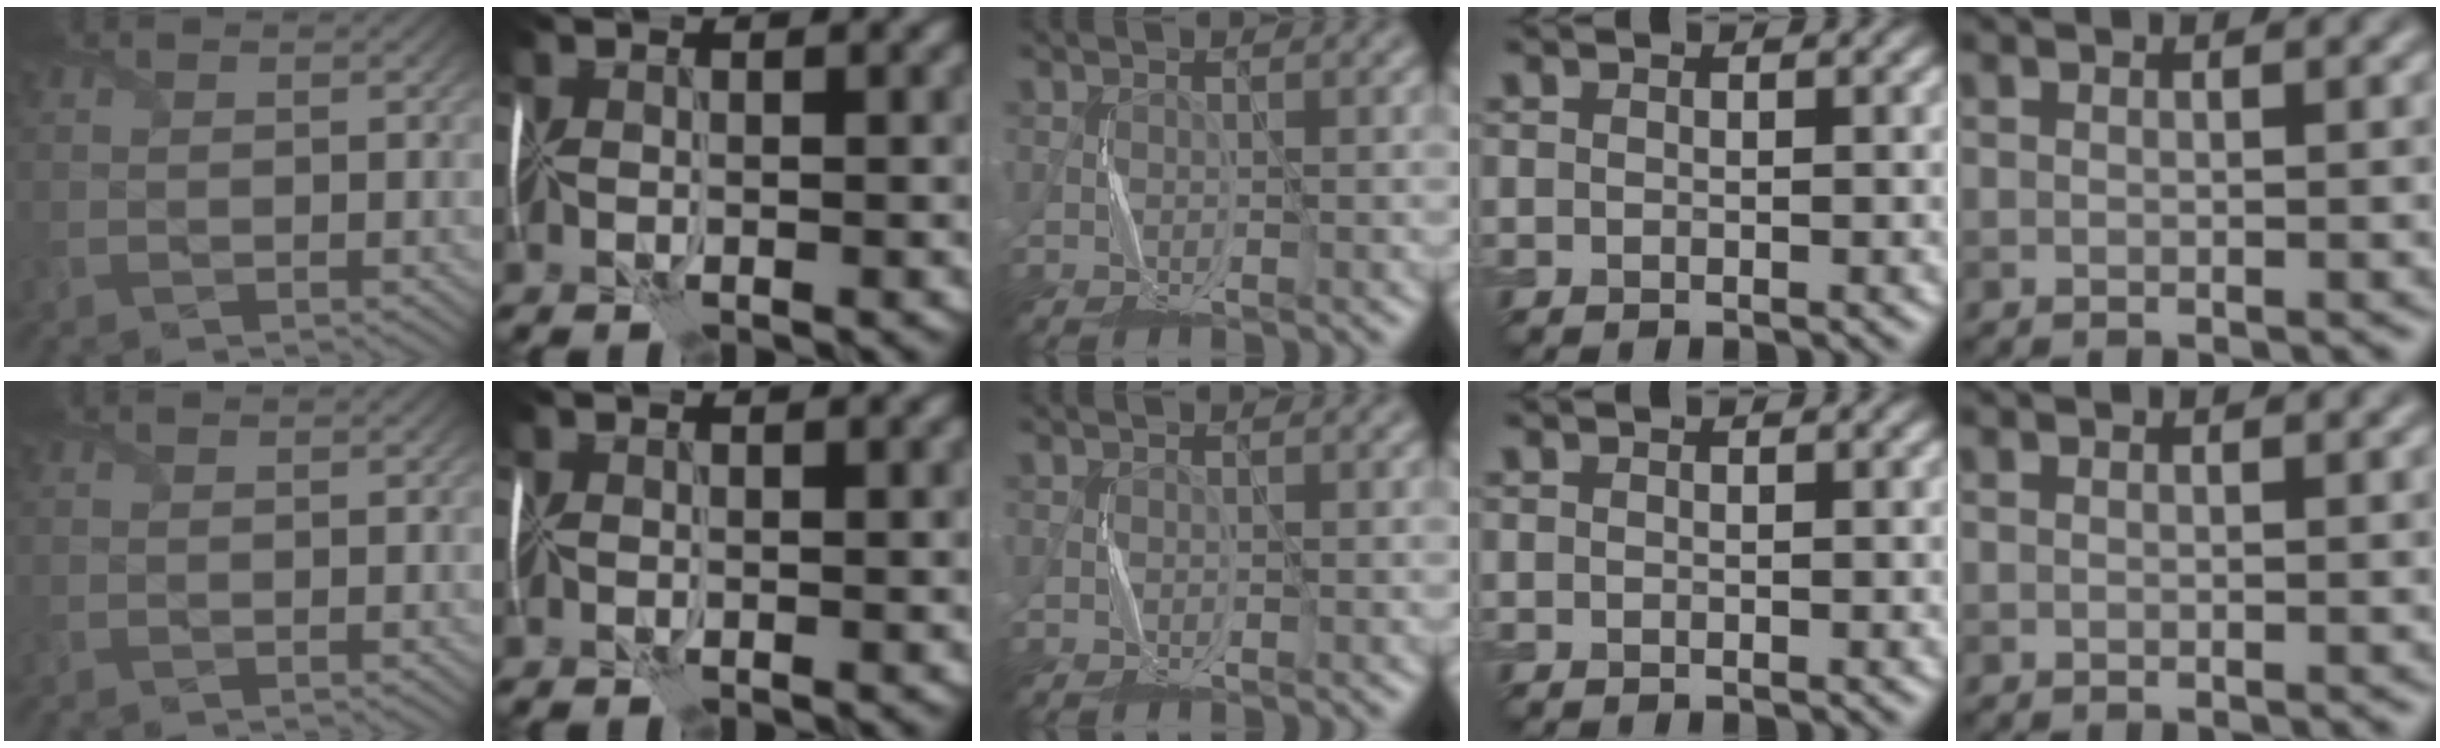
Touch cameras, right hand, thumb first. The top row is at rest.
{}